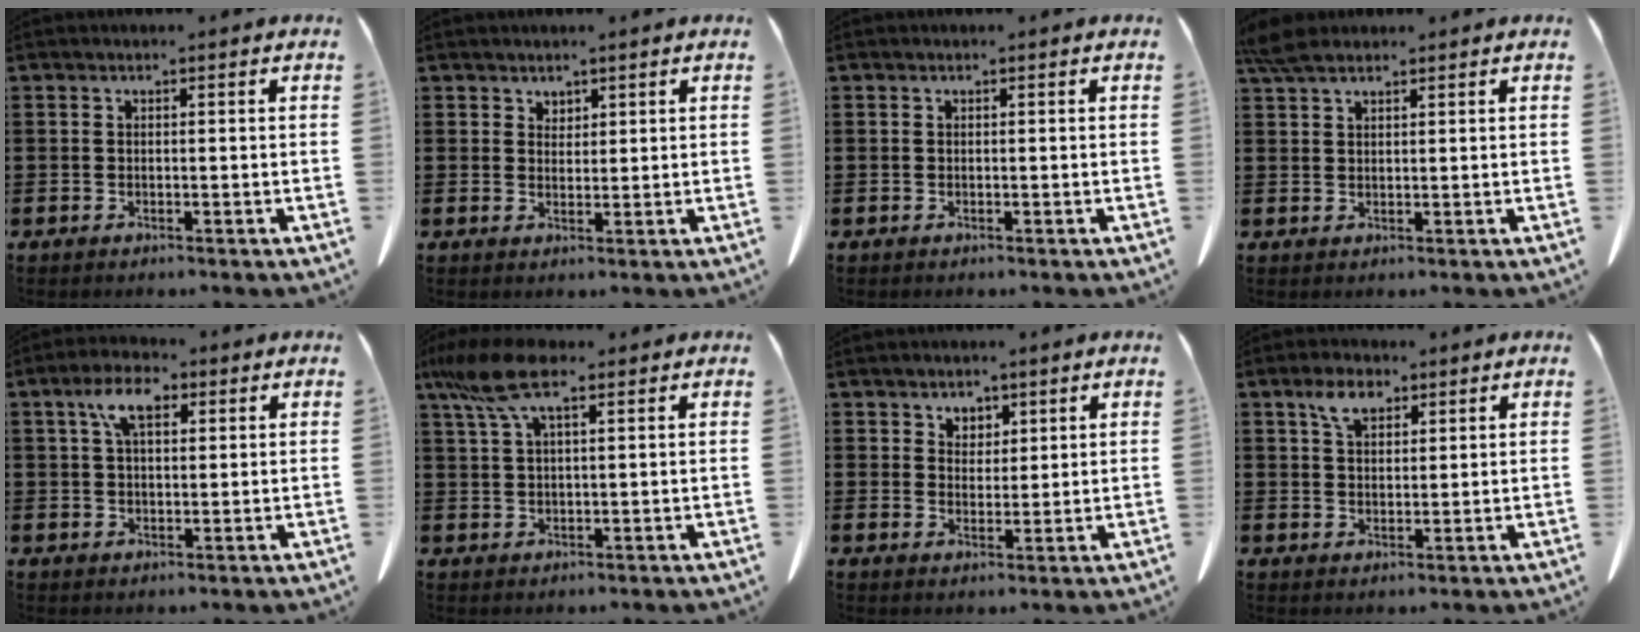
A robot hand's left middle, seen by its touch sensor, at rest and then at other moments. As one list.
[{"total": 1.7, "force": [1.5, 0.7, 0.1], "torque": [-0.004, 0.002, 0.030]}, {"total": 0.0}, {"total": 3.8, "force": [2.8, 1.4, 2.1], "torque": [-0.049, 0.007, 0.052]}, {"total": 5.9, "force": [2.7, 2.7, 4.4], "torque": [-0.089, 0.011, 0.044]}, {"total": 8.2, "force": [4.7, 2.3, 6.3], "torque": [-0.146, -0.004, 0.080]}, {"total": 3.1, "force": [2.4, 2.0, 0.2], "torque": [-0.006, 0.002, 0.044]}, {"total": 4.6, "force": [2.8, 2.4, 2.8], "torque": [-0.065, 0.010, 0.049]}]